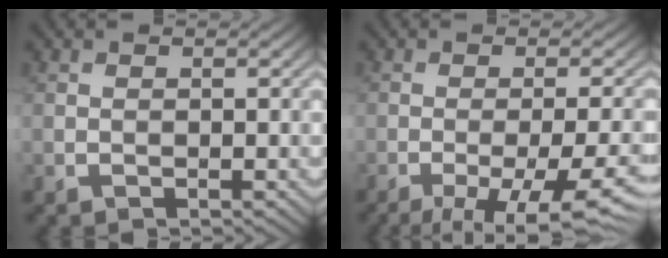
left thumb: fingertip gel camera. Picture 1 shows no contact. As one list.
[{"total": 10.2, "force": [-5.4, 2.4, 8.4], "torque": [-0.126, -0.005, -0.069]}]